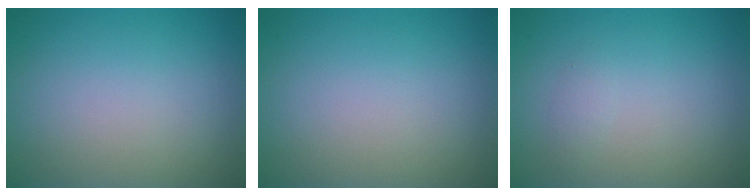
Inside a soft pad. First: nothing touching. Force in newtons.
{"total": 0.0}
{"total": 0.8, "press": 0.8, "slide": 0.1}